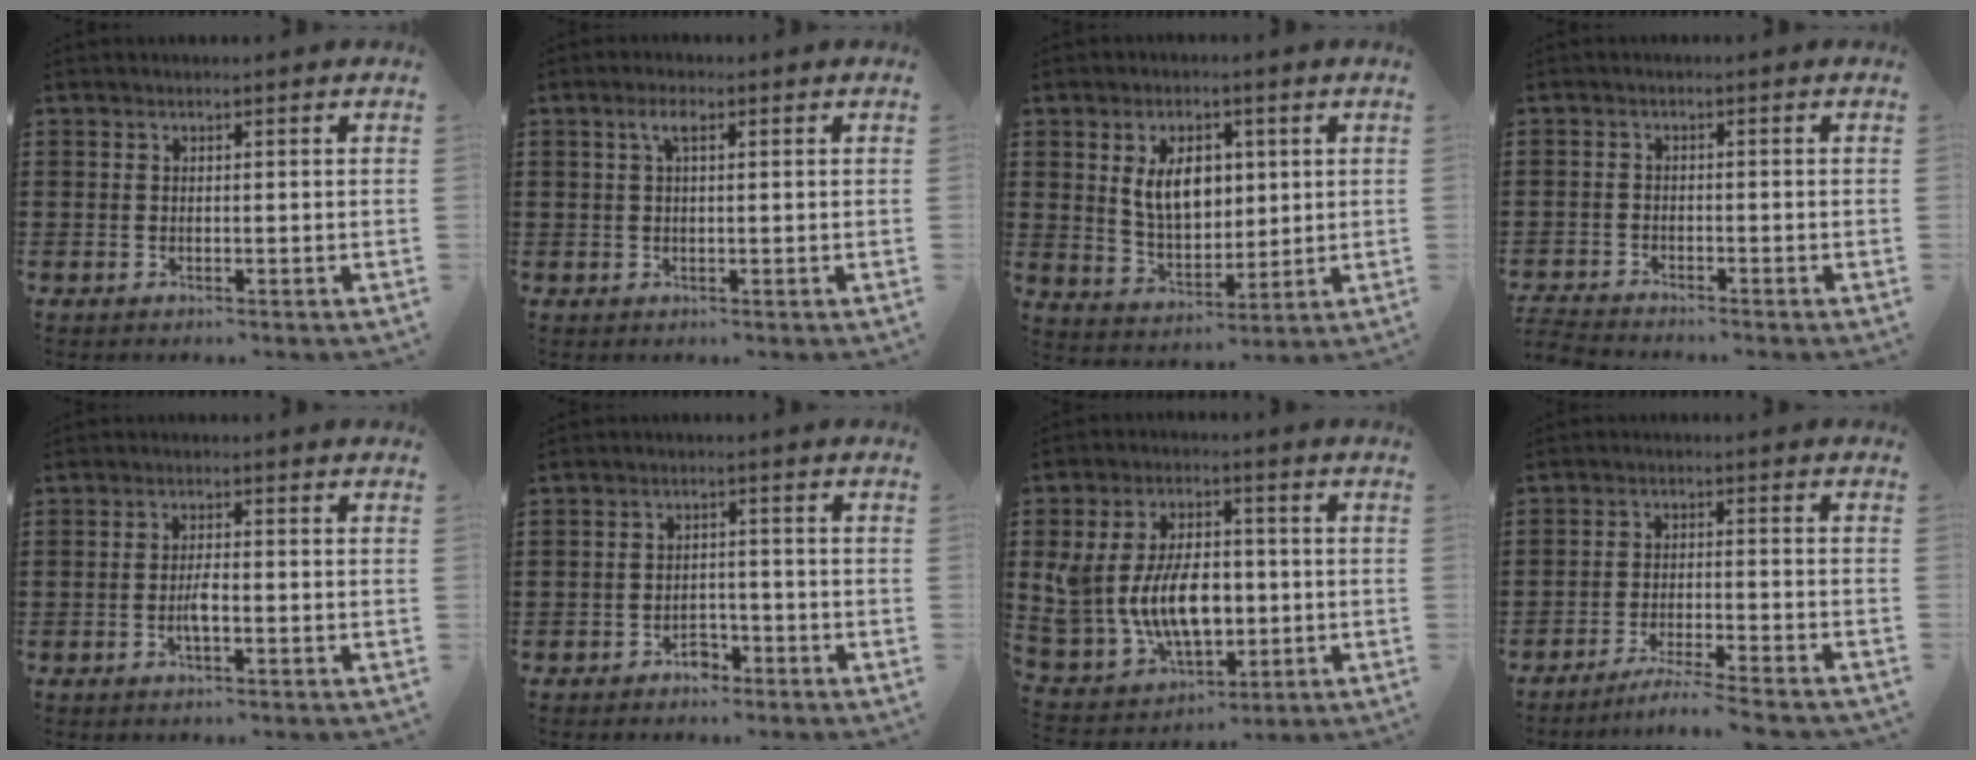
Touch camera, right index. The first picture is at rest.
{"total": 2.4, "force": [0.8, 0.8, 2.1], "torque": [-0.047, 0.007, 0.013]}
{"total": 8.1, "force": [2.2, 4.9, 6.1], "torque": [-0.116, 0.009, 0.036]}
{"total": 2.3, "force": [-2.3, 0.0, 0.0], "torque": [-0.006, -0.002, -0.049]}
{"total": 2.5, "force": [-0.9, 0.5, 2.3], "torque": [-0.048, 0.000, -0.018]}
{"total": 2.6, "force": [-2.2, 1.2, 0.9], "torque": [-0.021, 0.000, -0.043]}
{"total": 11.1, "force": [-0.5, 7.4, 8.3], "torque": [-0.179, 0.001, -0.012]}
{"total": 4.5, "force": [-4.2, -0.6, 1.5], "torque": [-0.034, -0.012, -0.084]}